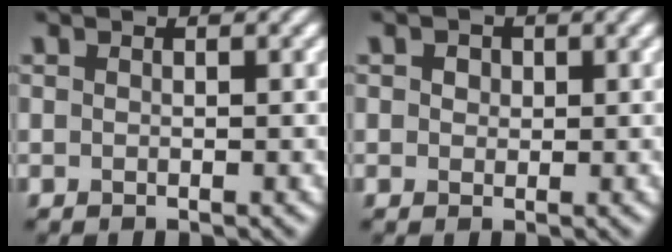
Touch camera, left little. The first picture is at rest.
{"total": 1.4, "force": [0.5, 1.1, 0.6], "torque": [-0.008, 0.005, -0.001]}